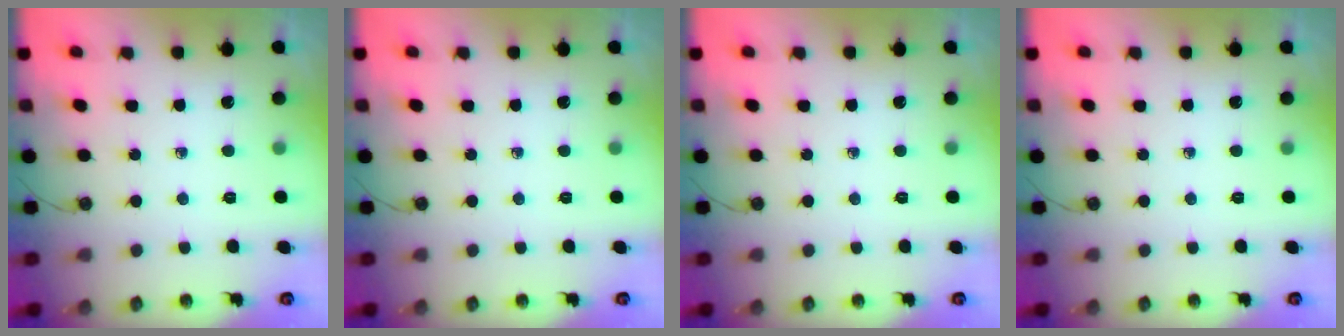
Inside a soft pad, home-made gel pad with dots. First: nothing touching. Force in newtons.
{"total": 0.0}
{"total": 0.0}
{"total": 0.0}